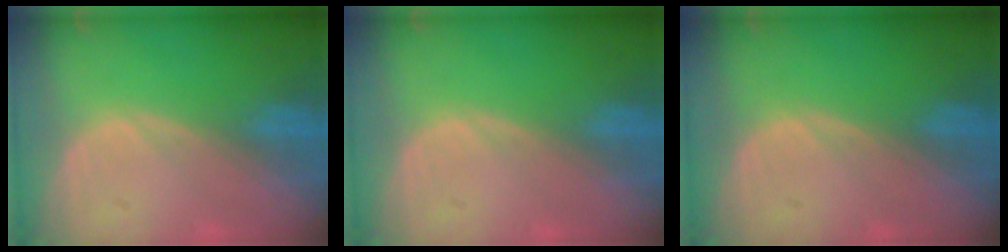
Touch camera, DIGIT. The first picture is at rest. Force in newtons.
{"total": 0.0}
{"total": 0.0}